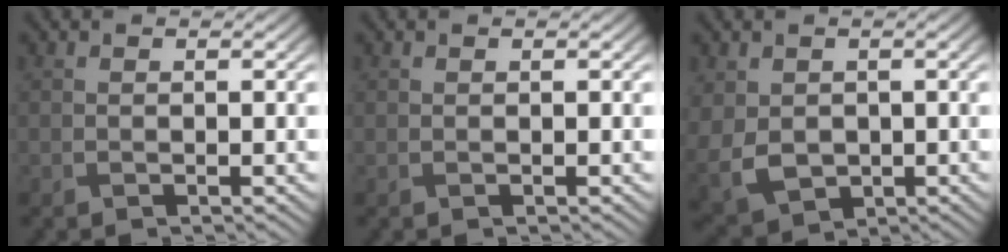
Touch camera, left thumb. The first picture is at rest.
{"total": 0.0}
{"total": 5.7, "force": [-0.2, 4.6, 3.4], "torque": [-0.109, -0.022, 0.002]}